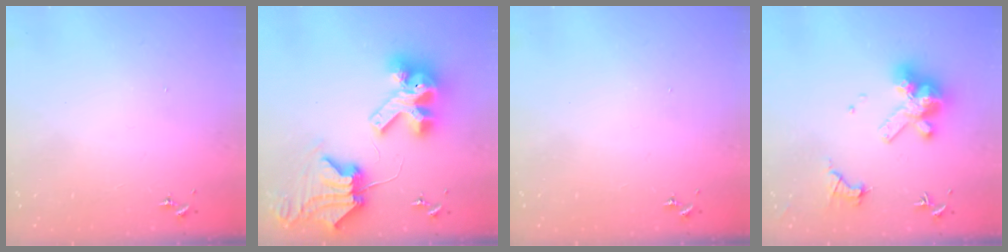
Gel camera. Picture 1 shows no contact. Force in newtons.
{"total": 14.4, "press": 14.3, "slide": 1.9}
{"total": 0.0}
{"total": 14.4, "press": 14.3, "slide": 1.7}